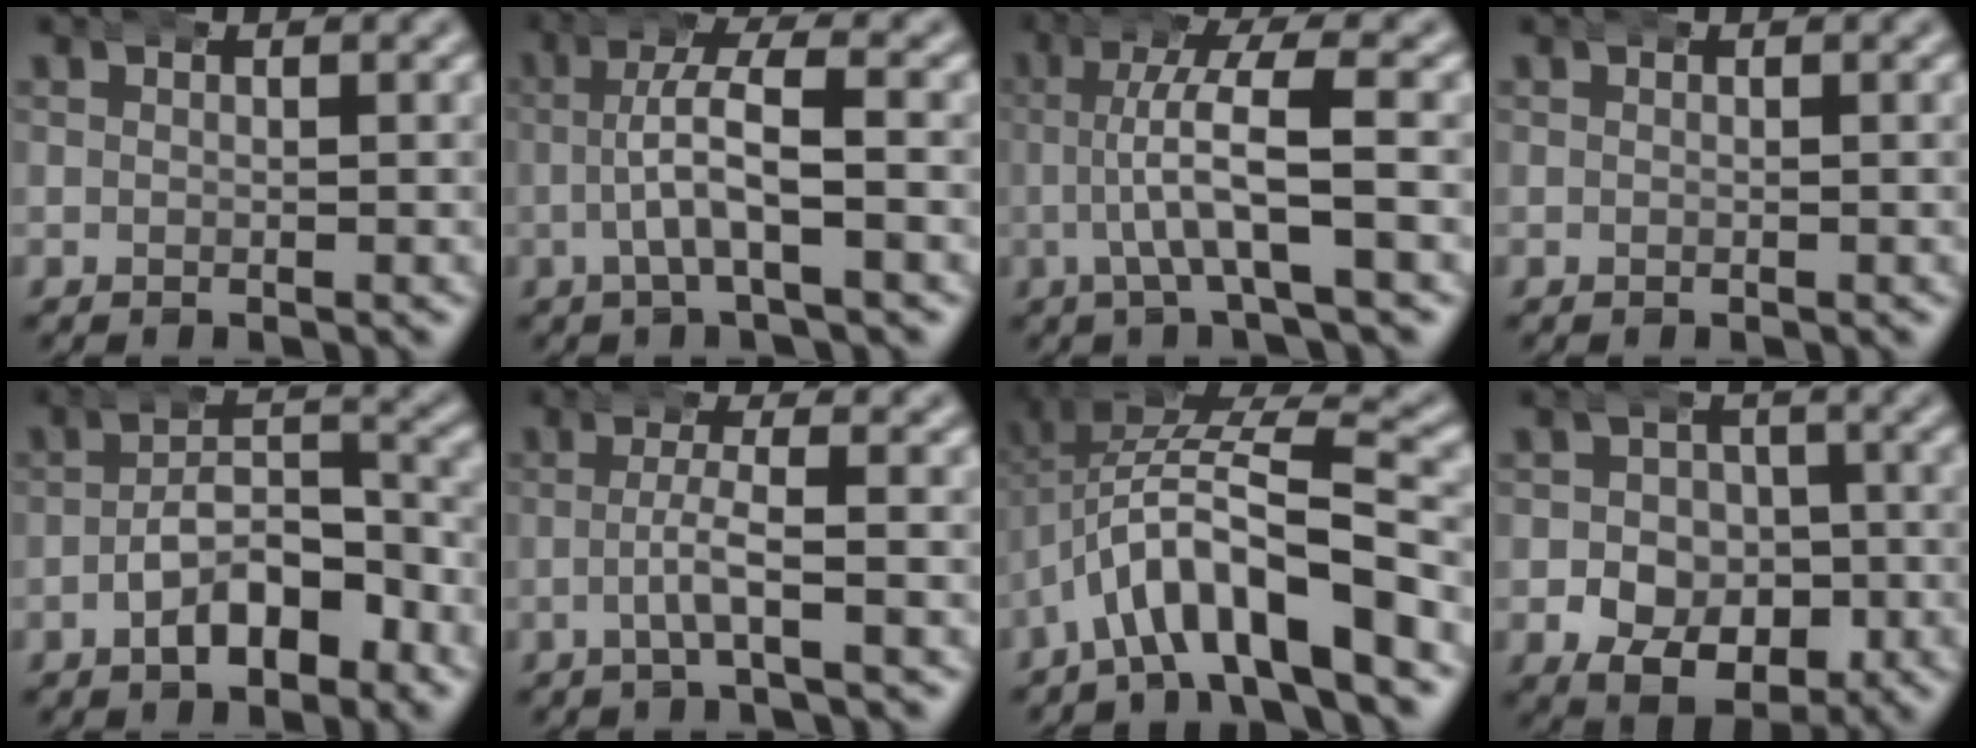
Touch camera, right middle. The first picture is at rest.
{"total": 4.1, "force": [-0.5, 1.0, 4.0], "torque": [-0.070, 0.011, -0.016]}
{"total": 5.0, "force": [0.0, 0.8, 5.0], "torque": [-0.092, 0.007, -0.008]}
{"total": 0.0}
{"total": 5.5, "force": [-3.0, 2.8, 3.6], "torque": [-0.042, -0.001, -0.051]}
{"total": 2.3, "force": [-1.1, -0.2, 2.0], "torque": [-0.038, 0.004, -0.022]}
{"total": 8.0, "force": [-2.9, 4.3, 6.1], "torque": [-0.115, -0.013, -0.040]}
{"total": 8.4, "force": [-2.7, 6.7, 4.3], "torque": [-0.060, -0.038, -0.033]}